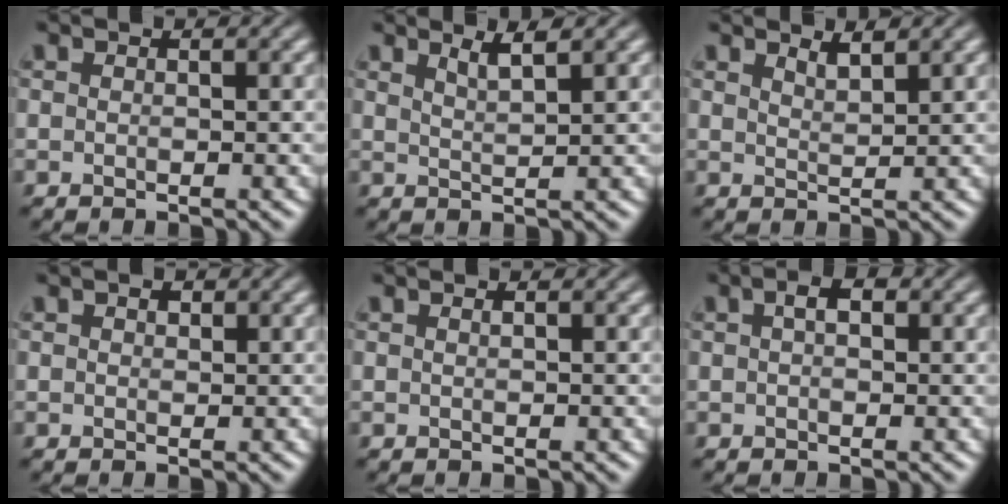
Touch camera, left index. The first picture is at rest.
{"total": 2.0, "force": [1.4, 0.5, 1.4], "torque": [-0.016, 0.003, 0.022]}
{"total": 1.5, "force": [1.3, 0.4, 0.7], "torque": [-0.009, 0.000, 0.023]}
{"total": 0.8, "force": [0.3, 0.6, 0.5], "torque": [-0.007, -0.001, 0.004]}
{"total": 0.0}
{"total": 1.8, "force": [0.5, 1.0, 1.4], "torque": [-0.021, 0.006, 0.004]}